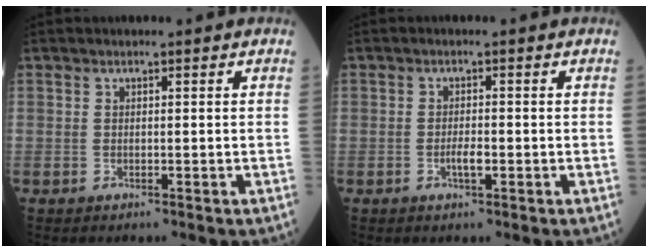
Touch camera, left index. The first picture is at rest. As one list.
[{"total": 1.9, "force": [-0.7, 0.4, 1.7], "torque": [-0.033, 0.000, -0.011]}]